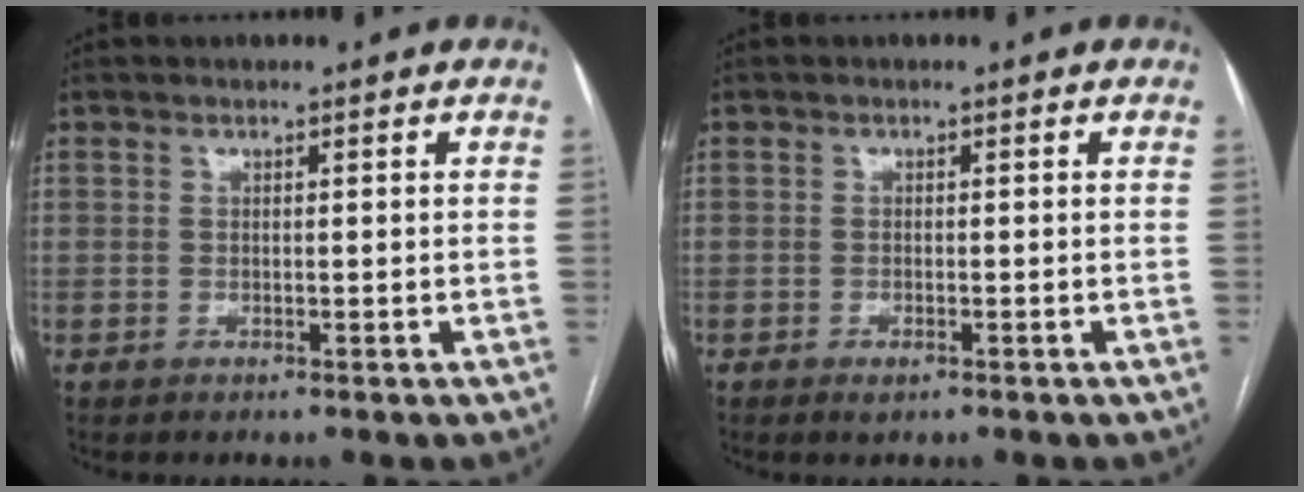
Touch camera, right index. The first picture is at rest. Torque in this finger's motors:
{"motor_torque": [0.19, -0.25, 0.11, 0.01]}